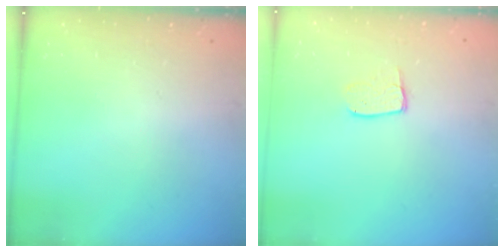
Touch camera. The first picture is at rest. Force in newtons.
{"total": 4.2, "press": 4.2, "slide": 0.3}